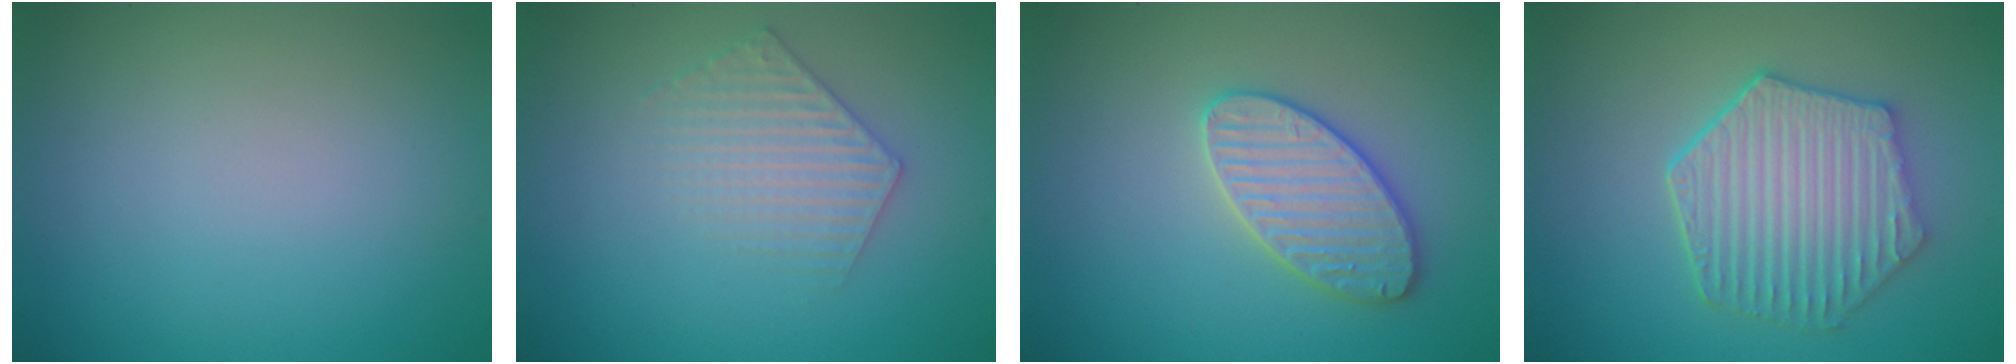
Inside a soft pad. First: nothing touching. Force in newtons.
{"total": 2.9, "press": 2.9, "slide": 0.5}
{"total": 3.6, "press": 3.6, "slide": 0.1}
{"total": 6.1, "press": 4.9, "slide": 3.7}